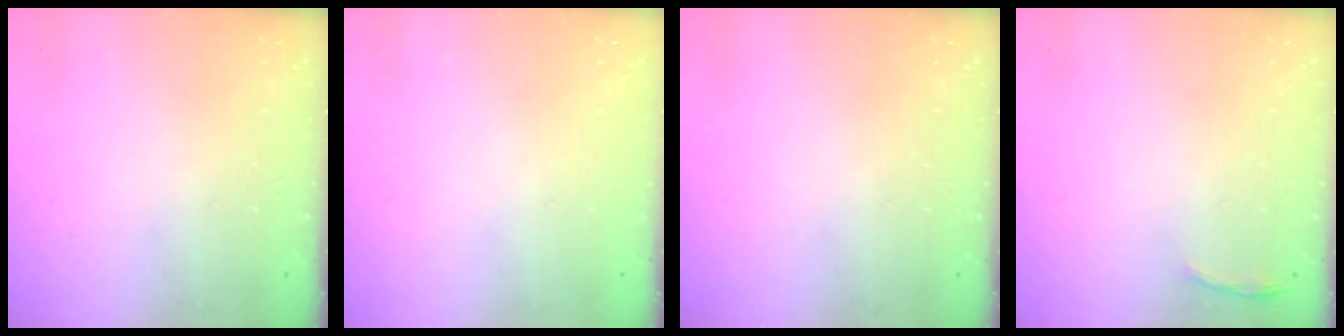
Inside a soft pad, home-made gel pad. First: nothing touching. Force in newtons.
{"total": 0.0}
{"total": 0.0}
{"total": 3.6, "press": 3.5, "slide": 0.7}